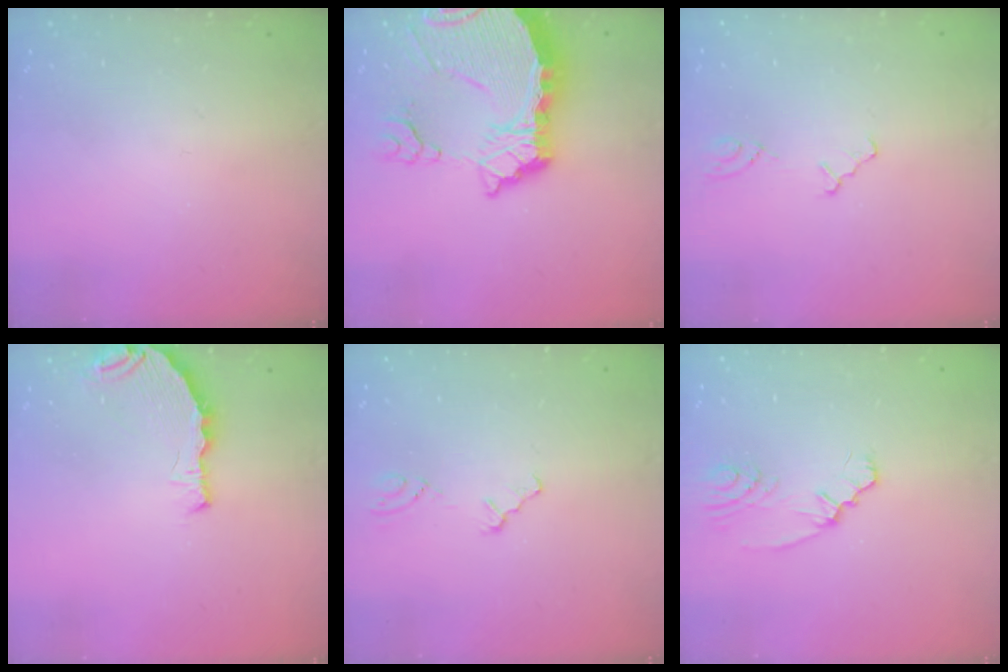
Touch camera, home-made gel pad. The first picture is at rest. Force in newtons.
{"total": 12.3, "press": 12.2, "slide": 1.4}
{"total": 2.2, "press": 2.2, "slide": 0.4}
{"total": 7.2, "press": 5.9, "slide": 4.1}
{"total": 1.3, "press": 1.3, "slide": 0.3}
{"total": 2.3, "press": 2.3, "slide": 0.5}